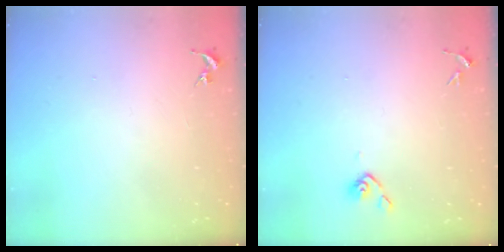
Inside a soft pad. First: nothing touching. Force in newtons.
{"total": 4.2, "press": 4.1, "slide": 1.1}